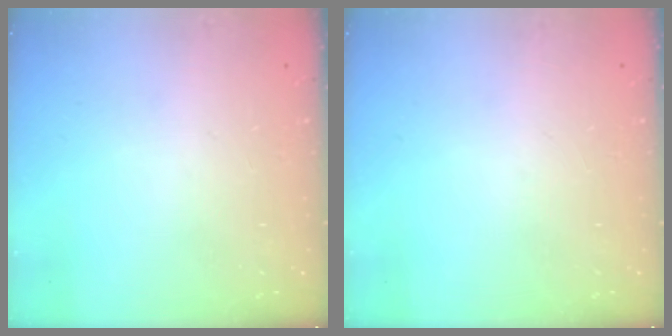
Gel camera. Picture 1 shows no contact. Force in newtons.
{"total": 0.0}